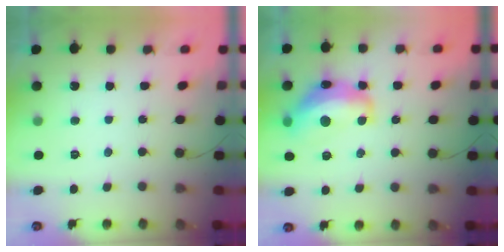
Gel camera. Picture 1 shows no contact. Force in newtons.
{"total": 15.6, "press": 15.6, "slide": 1.1}